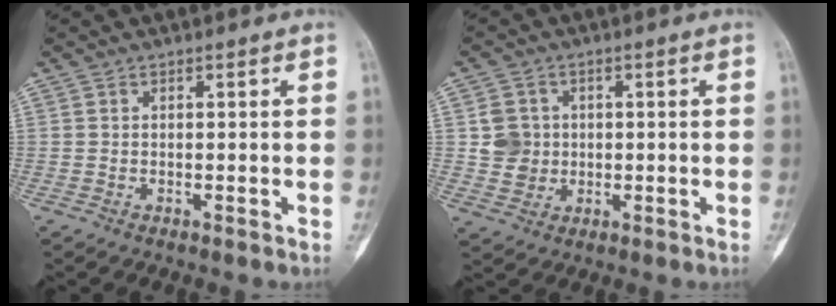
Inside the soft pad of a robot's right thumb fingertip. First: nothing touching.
{"total": 5.0, "force": [0.3, 4.8, 1.6], "torque": [-0.004, 0.003, 0.005]}